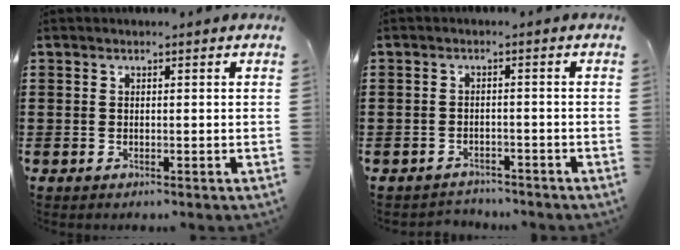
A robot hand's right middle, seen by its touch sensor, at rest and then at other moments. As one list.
[{"total": 2.1, "force": [-2.0, 0.4, -0.1], "torque": [-0.007, -0.002, -0.046]}]